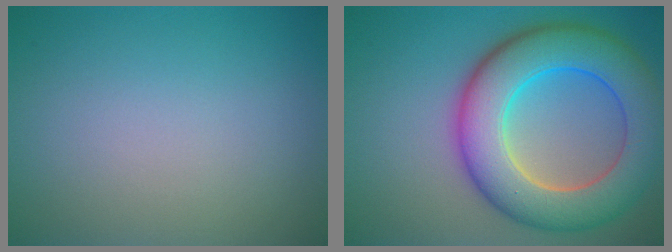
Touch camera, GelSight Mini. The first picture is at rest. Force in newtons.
{"total": 10.6, "press": 10.6, "slide": 0.2}